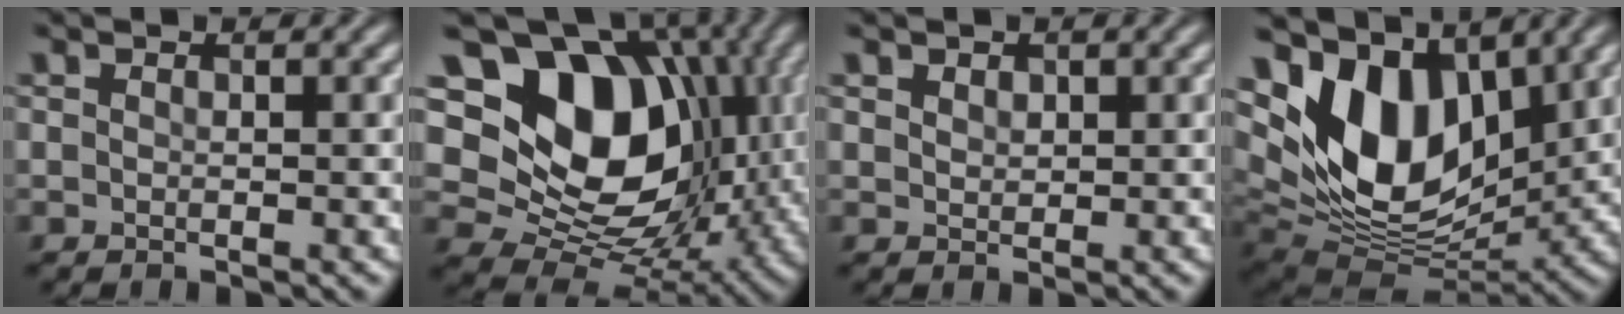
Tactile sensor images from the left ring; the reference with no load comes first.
{"total": 14.0, "force": [4.2, 10.1, 8.8], "torque": [-0.132, 0.009, 0.071]}
{"total": 1.0, "force": [0.7, 0.7, 0.2], "torque": [-0.004, 0.001, 0.010]}
{"total": 10.8, "force": [4.3, 6.3, 7.6], "torque": [-0.146, -0.003, 0.077]}